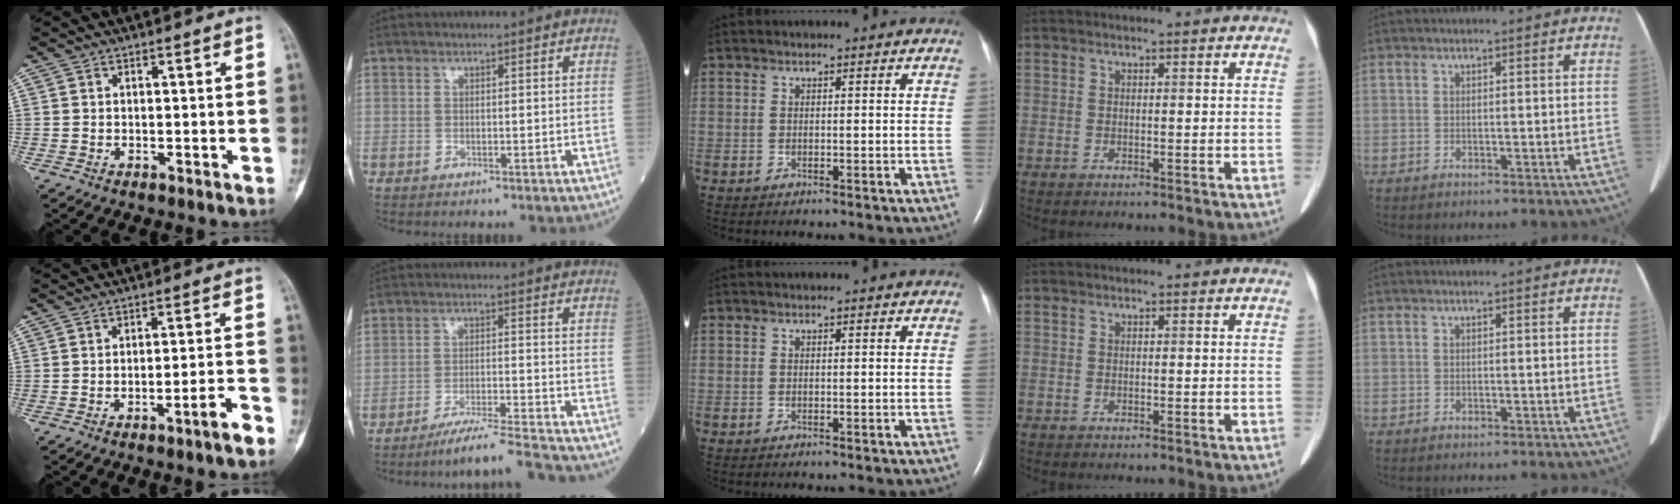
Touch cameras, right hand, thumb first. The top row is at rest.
{"thumb": {"total": 5.2, "force": [-3.4, 0.3, 4.0], "torque": [-0.060, 0.033, -0.050]}, "index": {"total": 9.7, "force": [-9.0, -1.7, 3.1], "torque": [-0.038, -0.011, -0.154]}}